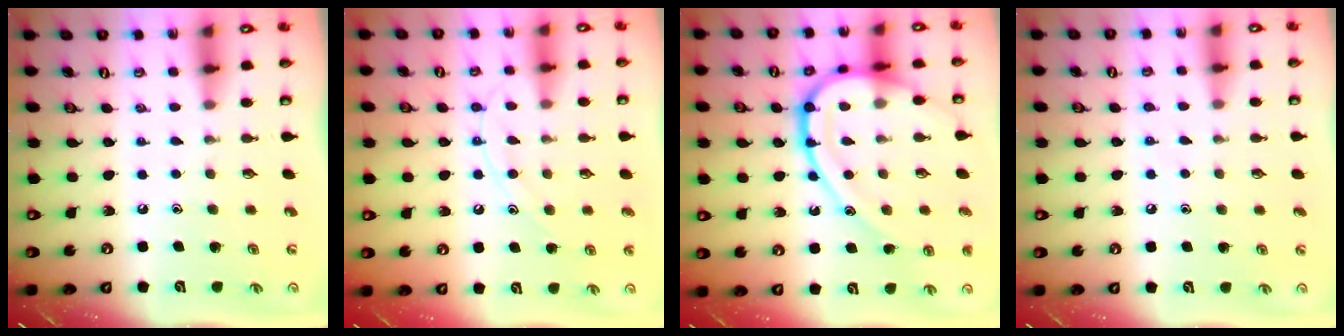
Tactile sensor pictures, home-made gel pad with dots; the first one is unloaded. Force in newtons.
{"total": 10.5, "press": 10.4, "slide": 1.0}
{"total": 20.8, "press": 20.8, "slide": 1.5}
{"total": 4.4, "press": 4.3, "slide": 0.3}